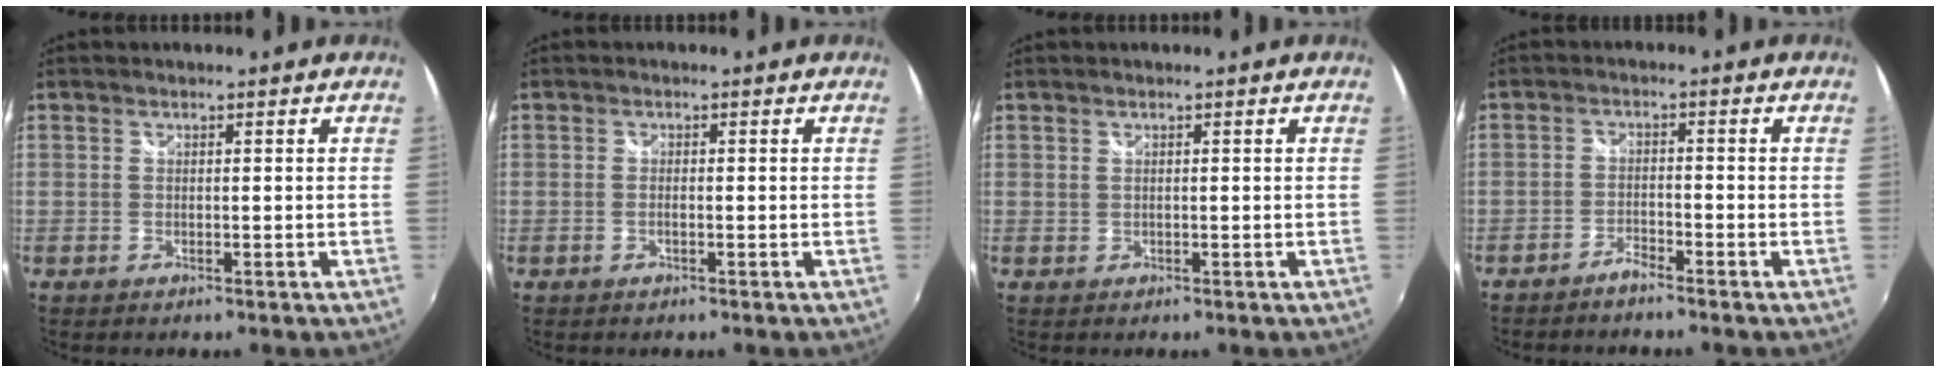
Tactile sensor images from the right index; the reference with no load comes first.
{"total": 0.9, "force": [-0.3, 0.2, 0.8], "torque": [-0.018, 0.001, -0.007]}
{"total": 0.0}
{"total": 2.4, "force": [-2.3, 0.4, 0.7], "torque": [-0.027, 0.000, -0.044]}